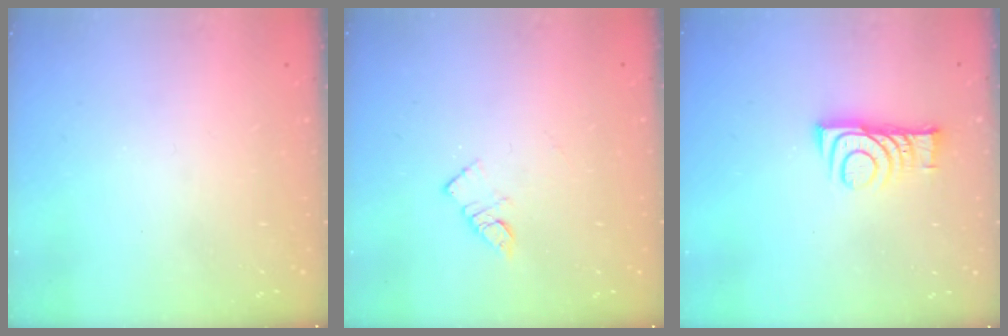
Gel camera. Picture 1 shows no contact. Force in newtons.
{"total": 4.9, "press": 4.9, "slide": 0.2}
{"total": 8.8, "press": 8.8, "slide": 0.1}